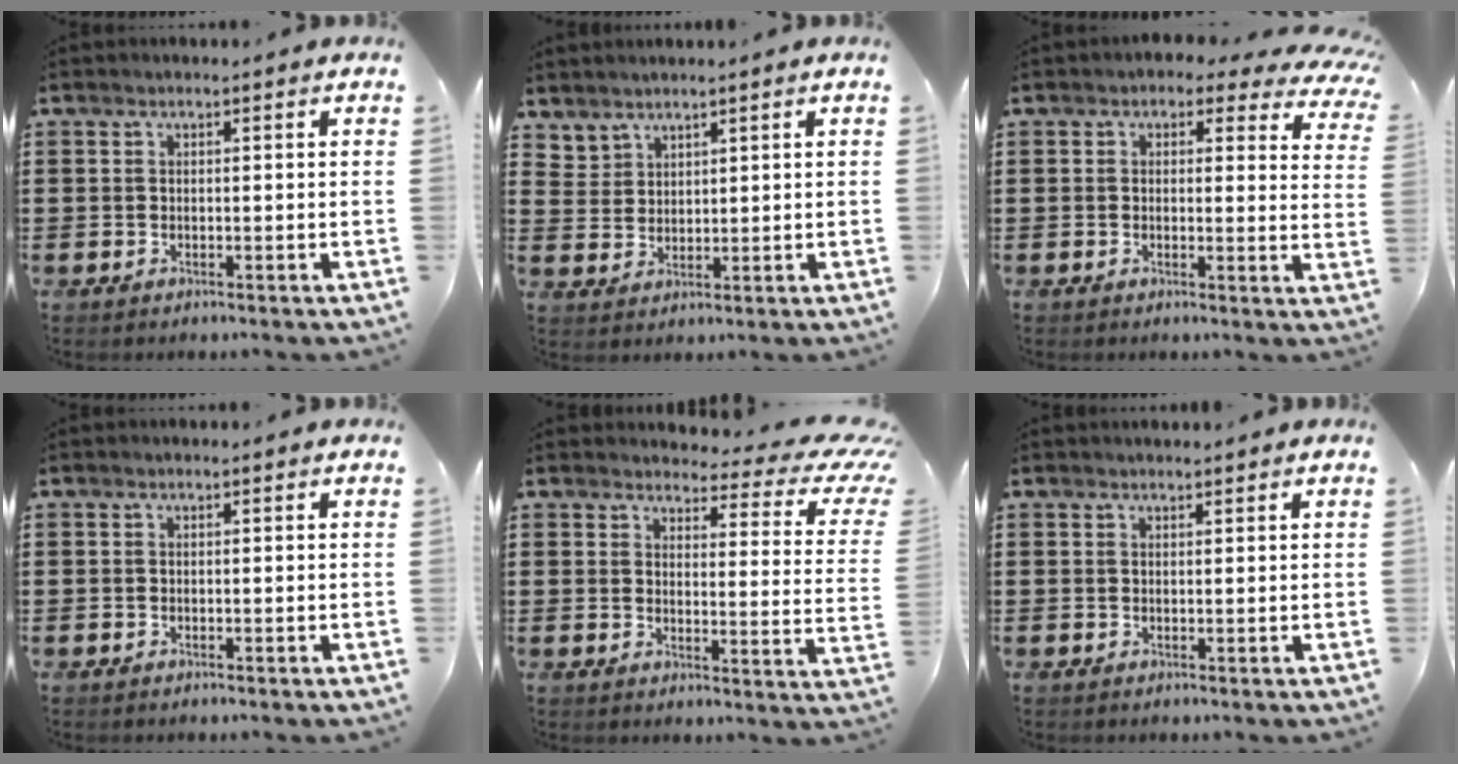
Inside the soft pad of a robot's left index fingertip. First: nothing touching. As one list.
[{"total": 3.2, "force": [2.8, 1.5, -0.1], "torque": [-0.008, -0.002, 0.055]}, {"total": 2.6, "force": [1.7, 1.3, 1.4], "torque": [-0.030, -0.004, 0.026]}, {"total": 0.0}, {"total": 5.0, "force": [4.0, 1.4, 2.7], "torque": [-0.050, -0.030, 0.061]}, {"total": 0.8, "force": [0.8, 0.1, 0.2], "torque": [-0.005, -0.001, 0.016]}]